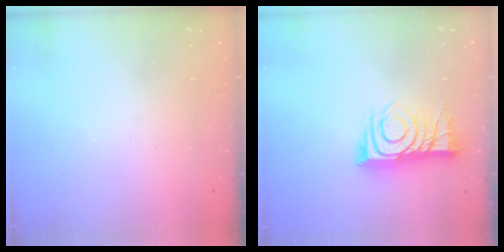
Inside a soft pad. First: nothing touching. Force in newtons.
{"total": 11.9, "press": 11.9, "slide": 0.6}